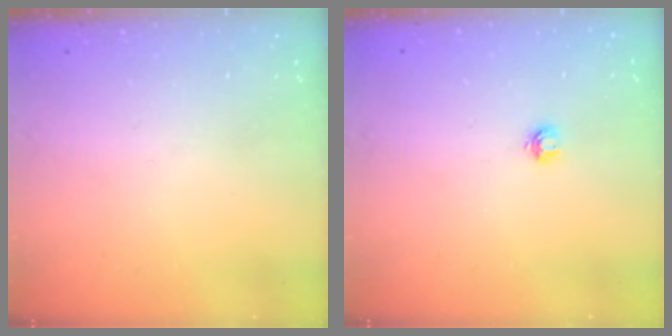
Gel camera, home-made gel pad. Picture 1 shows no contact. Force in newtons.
{"total": 3.7, "press": 3.7, "slide": 0.5}